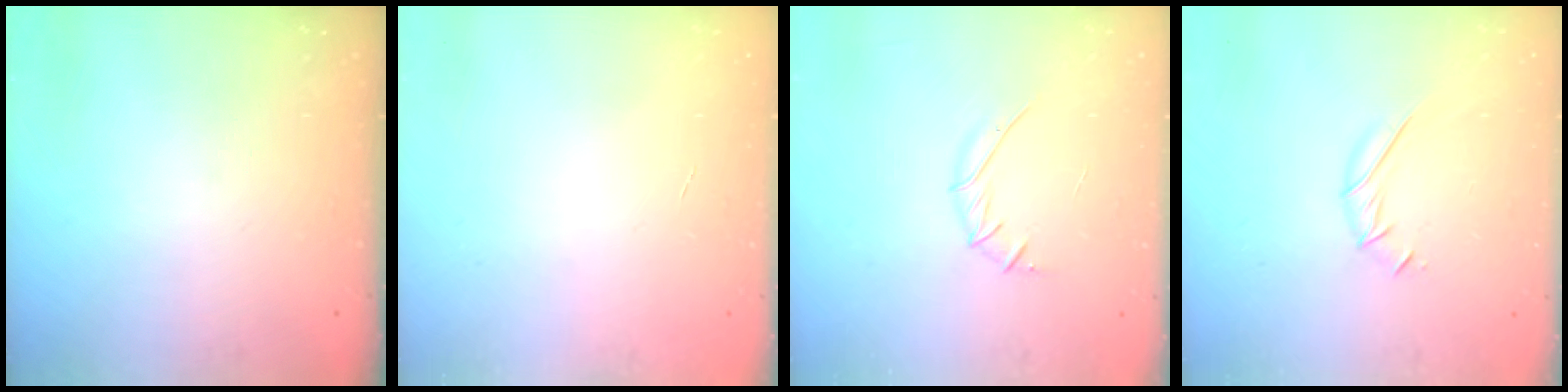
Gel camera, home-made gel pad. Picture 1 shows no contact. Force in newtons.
{"total": 0.0}
{"total": 4.2, "press": 4.1, "slide": 1.2}
{"total": 6.0, "press": 6.0, "slide": 0.4}